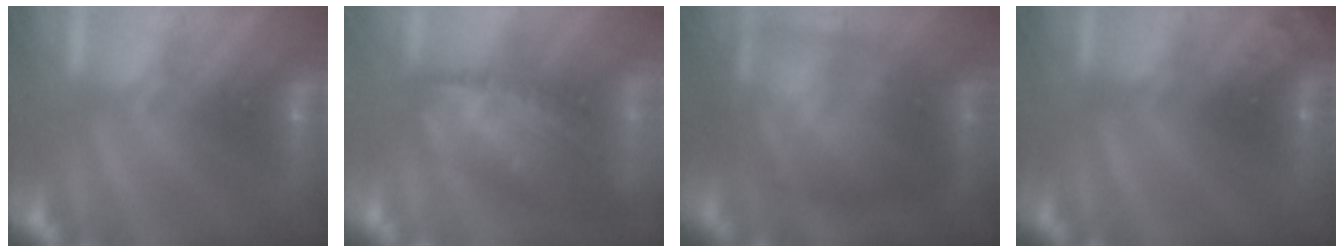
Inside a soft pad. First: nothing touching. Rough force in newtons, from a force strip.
{"total": 8.1}
{"total": 7.8}
{"total": 2.3}